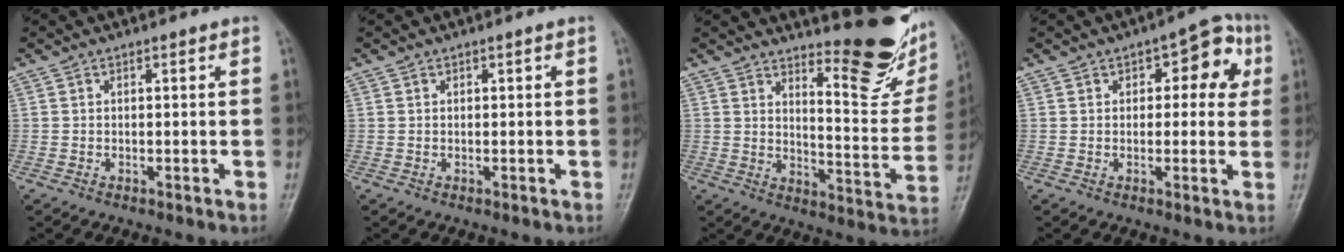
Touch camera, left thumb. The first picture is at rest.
{"total": 0.0}
{"total": 17.0, "force": [13.0, 4.4, 10.0], "torque": [-0.097, -0.121, 0.175]}
{"total": 9.8, "force": [3.0, 5.4, 7.7], "torque": [-0.047, 0.014, 0.028]}